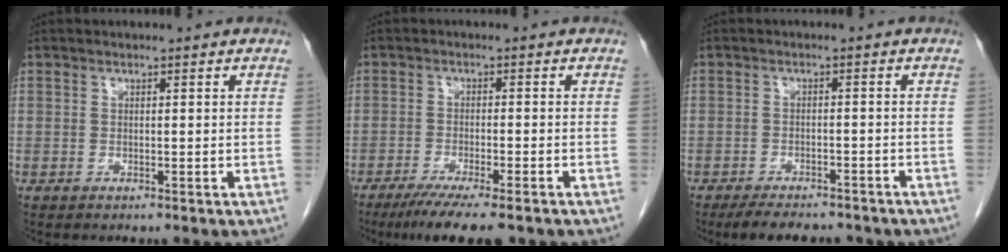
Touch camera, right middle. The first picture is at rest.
{"total": 9.2, "force": [-6.9, 0.8, 6.0], "torque": [-0.088, -0.021, -0.104]}
{"total": 9.1, "force": [-7.8, 2.6, 4.0], "torque": [-0.053, -0.003, -0.104]}